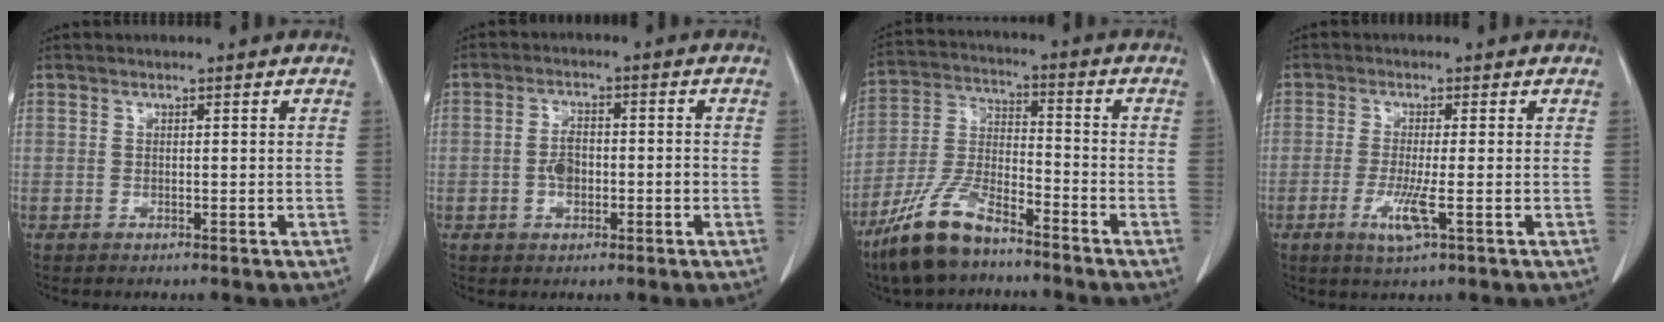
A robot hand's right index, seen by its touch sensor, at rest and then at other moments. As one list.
[{"total": 4.2, "force": [-1.0, 2.1, 3.5], "torque": [-0.076, 0.009, -0.017]}, {"total": 11.5, "force": [-8.5, 3.3, 6.9], "torque": [-0.151, -0.007, -0.166]}, {"total": 4.8, "force": [-1.7, 0.0, 4.5], "torque": [-0.094, -0.014, -0.033]}]